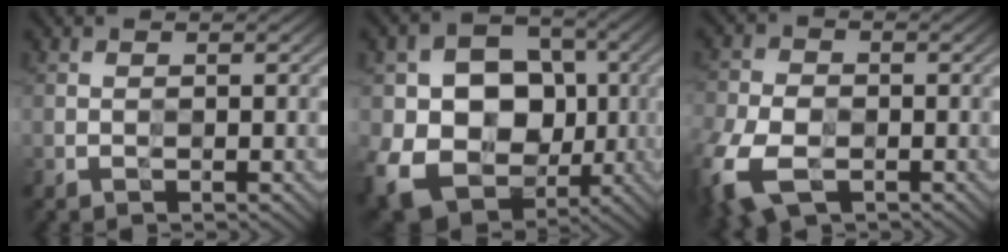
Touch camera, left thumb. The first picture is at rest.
{"total": 15.8, "force": [-2.3, 12.9, 8.8], "torque": [-0.180, -0.030, -0.044]}
{"total": 11.5, "force": [-5.4, 7.0, 7.4], "torque": [-0.202, -0.047, -0.091]}